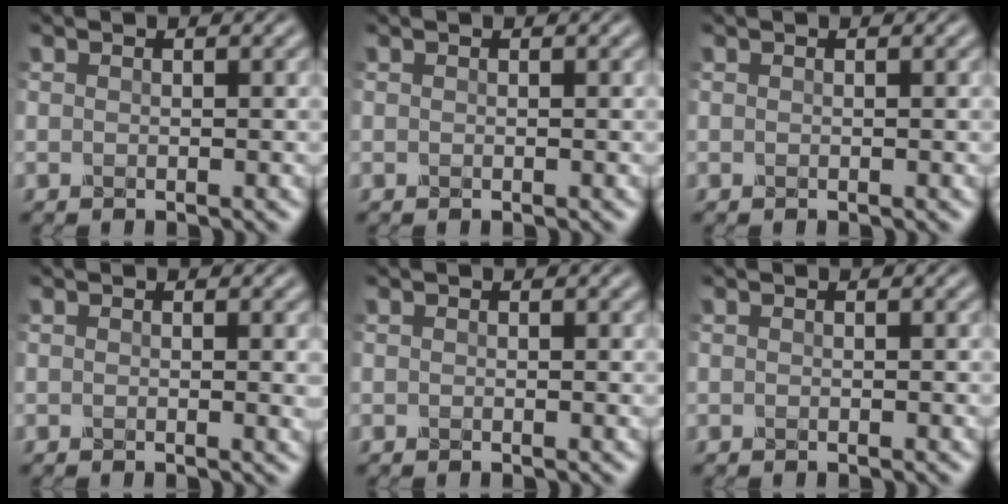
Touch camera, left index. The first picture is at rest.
{"total": 0.0}
{"total": 0.0}
{"total": 1.3, "force": [0.0, 0.6, 1.1], "torque": [-0.011, -0.001, -0.001]}
{"total": 0.0}
{"total": 0.0}